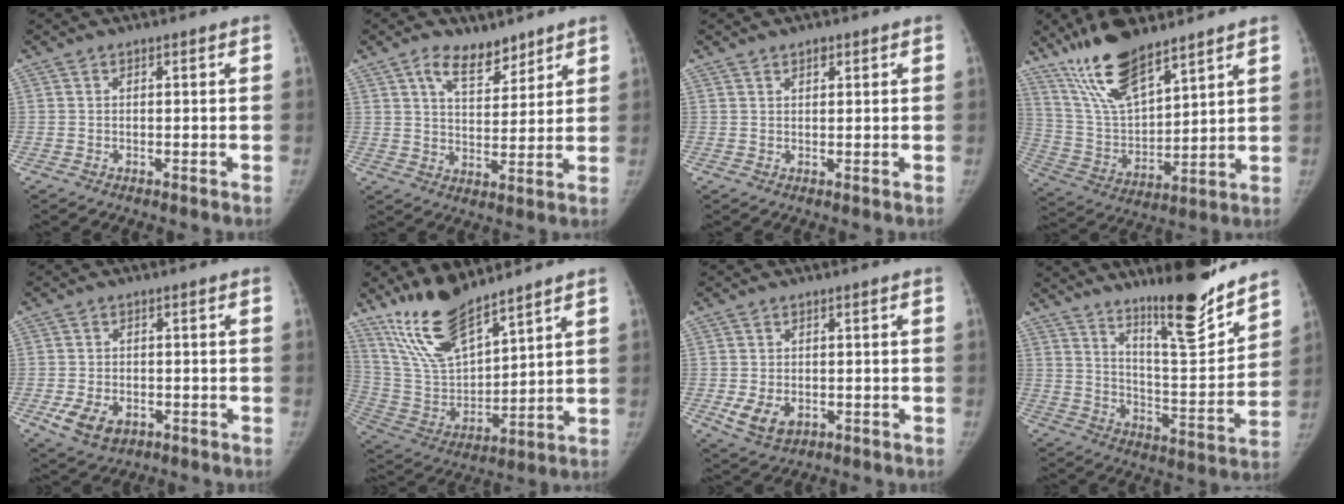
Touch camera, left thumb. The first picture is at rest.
{"total": 8.5, "force": [5.9, 4.3, 4.2], "torque": [-0.043, -0.042, 0.104]}
{"total": 1.6, "force": [1.1, 0.8, 0.7], "torque": [-0.005, -0.006, 0.016]}
{"total": 16.3, "force": [12.0, 5.0, 9.8], "torque": [-0.161, -0.058, 0.238]}
{"total": 6.4, "force": [-2.3, 4.4, 4.0], "torque": [-0.070, 0.000, -0.031]}
{"total": 15.4, "force": [12.0, 4.9, 8.3], "torque": [-0.134, -0.066, 0.246]}
{"total": 5.4, "force": [-1.2, 3.9, 3.6], "torque": [-0.062, -0.010, -0.007]}
{"total": 17.6, "force": [13.8, 3.0, 10.5], "torque": [-0.124, -0.106, 0.225]}